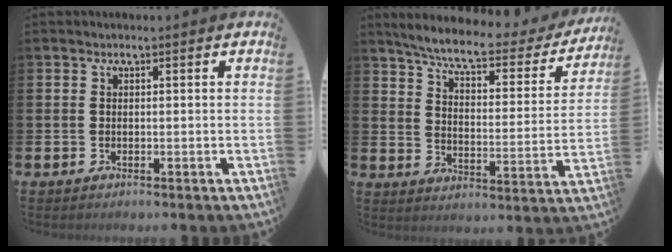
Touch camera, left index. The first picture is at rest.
{"total": 7.1, "force": [6.2, 1.2, 3.3], "torque": [-0.083, -0.042, 0.098]}